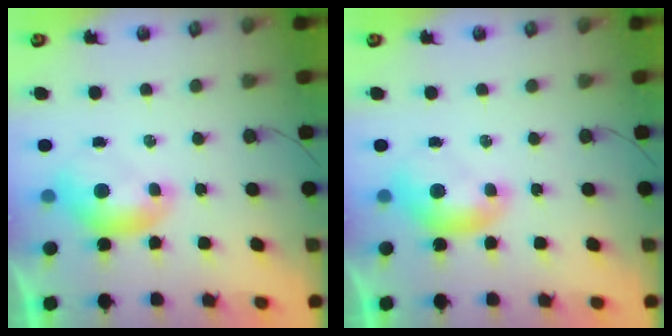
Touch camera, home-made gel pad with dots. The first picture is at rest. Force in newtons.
{"total": 0.0}